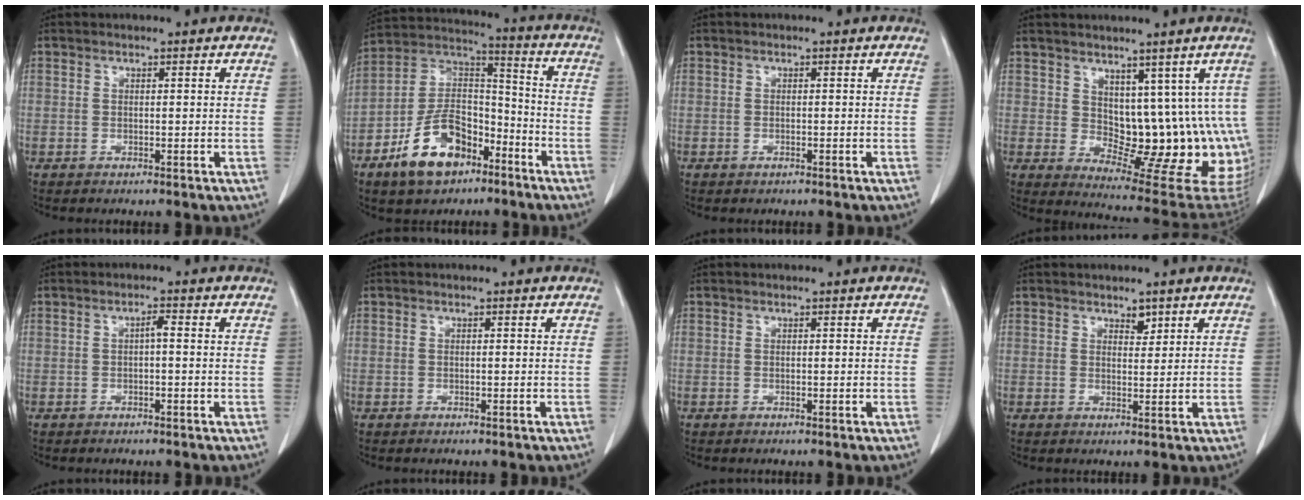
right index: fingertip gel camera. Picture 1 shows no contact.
{"total": 13.7, "force": [-7.8, 7.4, 8.5], "torque": [-0.166, 0.019, -0.138]}
{"total": 0.0}
{"total": 13.6, "force": [3.6, 7.4, 10.9], "torque": [-0.116, -0.004, 0.071]}
{"total": 1.3, "force": [0.0, 0.3, 1.3], "torque": [-0.020, 0.004, 0.000]}
{"total": 0.0}
{"total": 0.0}
{"total": 1.9, "force": [1.4, 0.9, 0.8], "torque": [-0.008, -0.004, 0.022]}